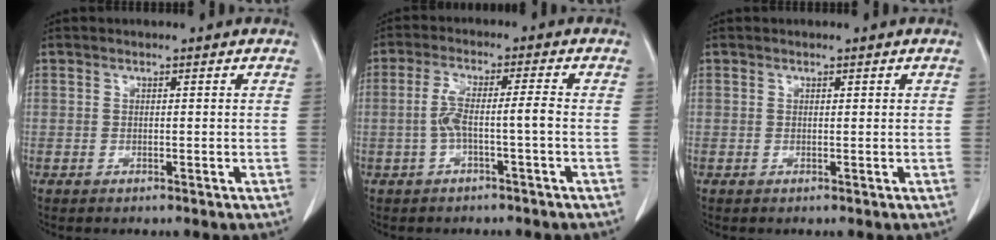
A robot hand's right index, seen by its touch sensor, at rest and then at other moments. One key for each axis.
{"total": 5.1, "fx": -1.1, "fy": 0.2, "fz": 5.0, "tx": -0.103, "ty": 0.018, "tz": -0.018}
{"total": 0.0}